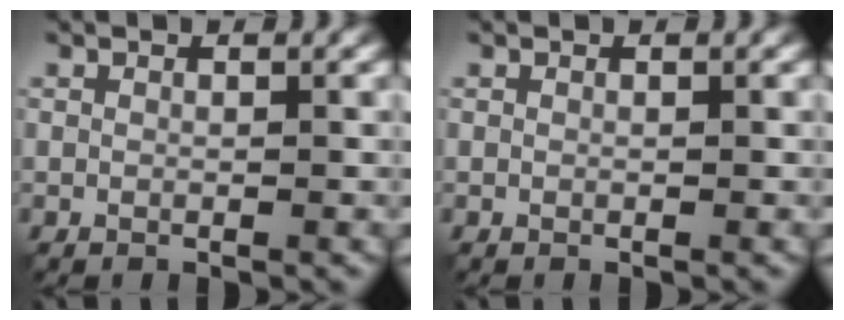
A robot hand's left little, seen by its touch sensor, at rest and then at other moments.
{"total": 0.0}